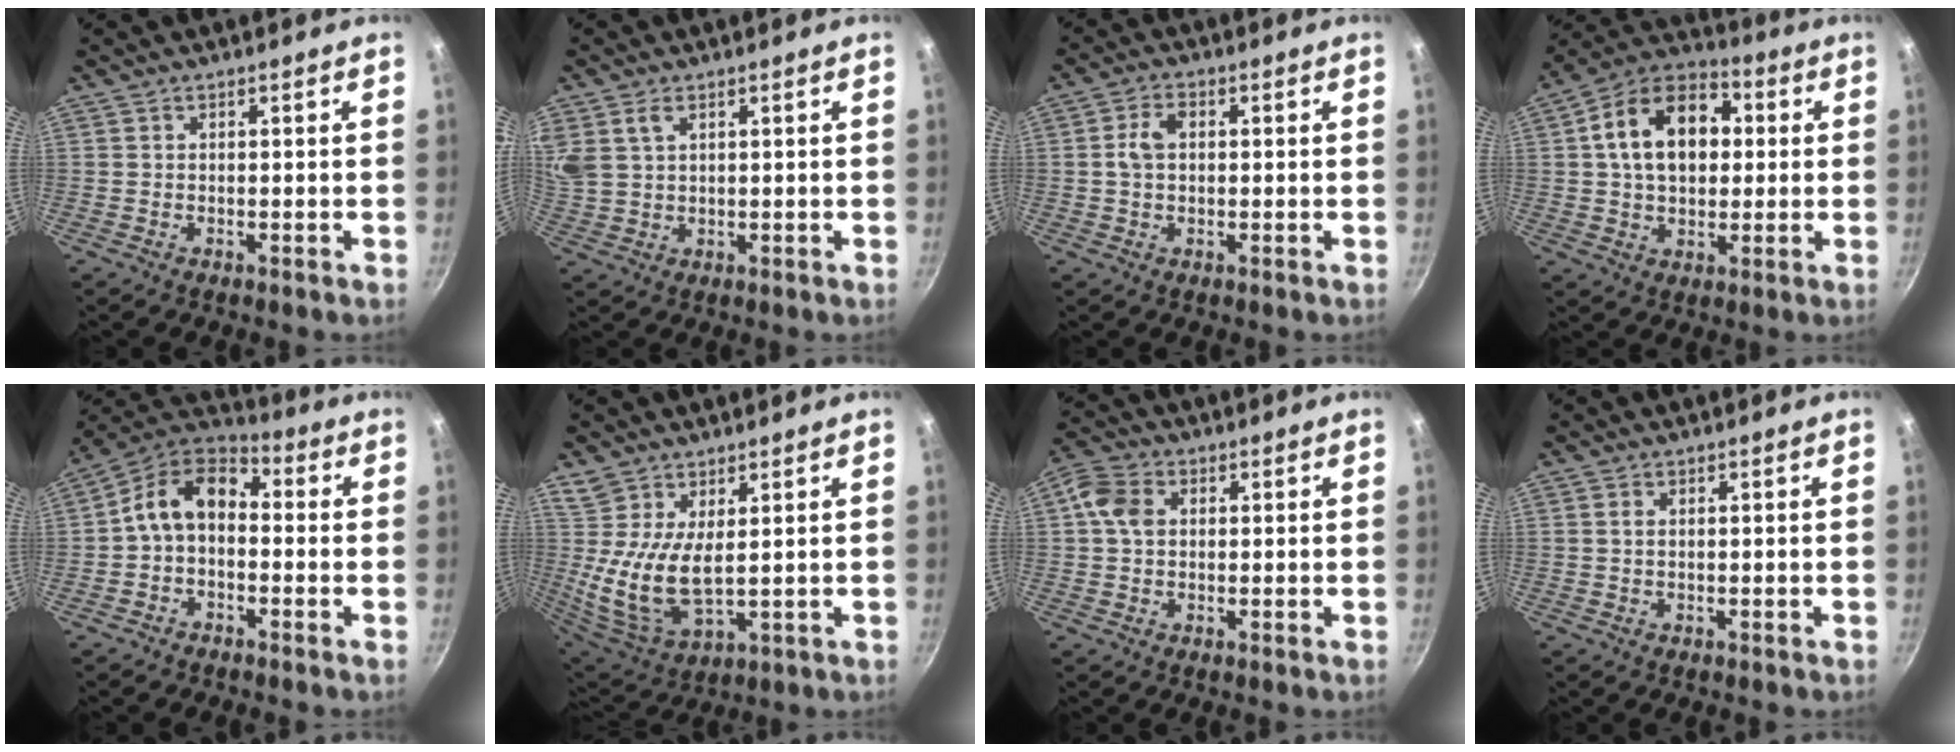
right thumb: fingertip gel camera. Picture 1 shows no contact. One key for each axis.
{"total": 7.4, "fx": 3.3, "fy": 5.0, "fz": 4.4, "tx": -0.087, "ty": 0.004, "tz": 0.071}
{"total": 4.6, "fx": 0.4, "fy": 3.1, "fz": 3.4, "tx": -0.058, "ty": 0.013, "tz": 0.002}
{"total": 16.5, "fx": 2.6, "fy": 11.4, "fz": 11.6, "tx": -0.161, "ty": 0.027, "tz": 0.027}
{"total": 11.0, "fx": -0.5, "fy": 7.5, "fz": 8.1, "tx": -0.123, "ty": 0.045, "tz": -0.031}
{"total": 11.0, "fx": 2.7, "fy": 5.8, "fz": 8.9, "tx": -0.169, "ty": -0.027, "tz": 0.062}
{"total": 6.2, "fx": 0.9, "fy": 4.8, "fz": 3.8, "tx": -0.063, "ty": 0.011, "tz": 0.002}
{"total": 1.0, "fx": 0.2, "fy": 0.6, "fz": 0.8, "tx": -0.014, "ty": 0.002, "tz": 0.002}